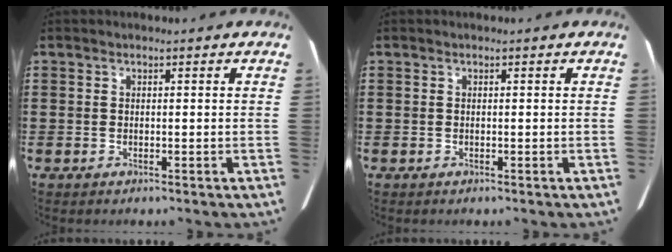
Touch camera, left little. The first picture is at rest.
{"total": 0.0}